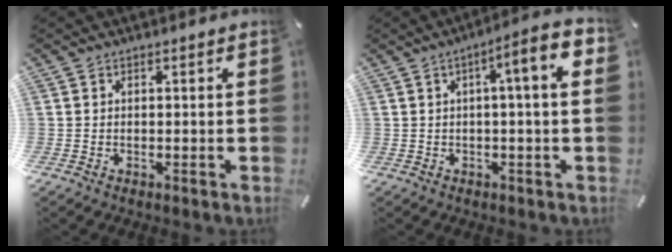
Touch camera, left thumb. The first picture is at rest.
{"total": 8.7, "force": [1.7, 1.3, 8.4], "torque": [-0.123, -0.010, 0.020]}